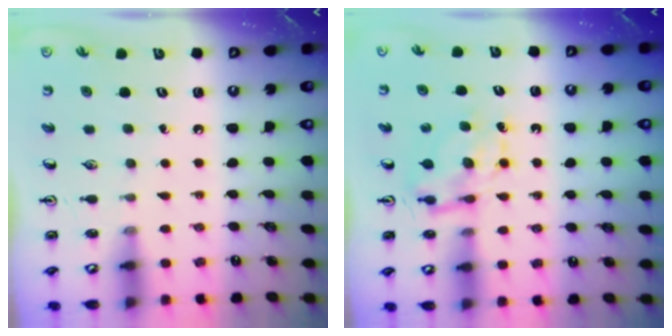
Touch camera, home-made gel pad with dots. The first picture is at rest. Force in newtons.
{"total": 7.9, "press": 7.9, "slide": 0.6}